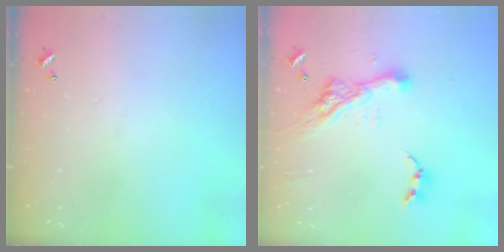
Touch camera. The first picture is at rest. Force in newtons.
{"total": 11.0, "press": 10.9, "slide": 1.4}